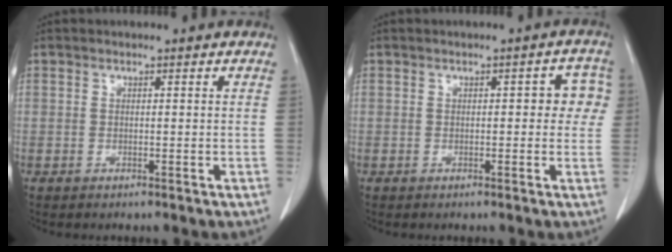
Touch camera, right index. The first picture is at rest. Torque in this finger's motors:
{"motor_torque": [0.02, 0.01, 0.03, 0.00]}